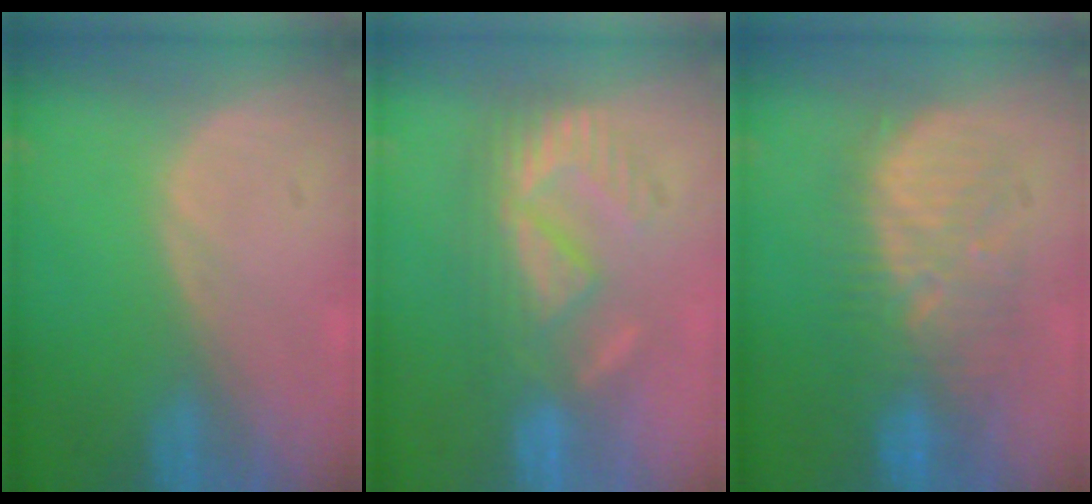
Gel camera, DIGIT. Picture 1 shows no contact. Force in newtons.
{"total": 9.4, "press": 8.1, "slide": 4.6}
{"total": 8.9, "press": 8.9, "slide": 0.4}